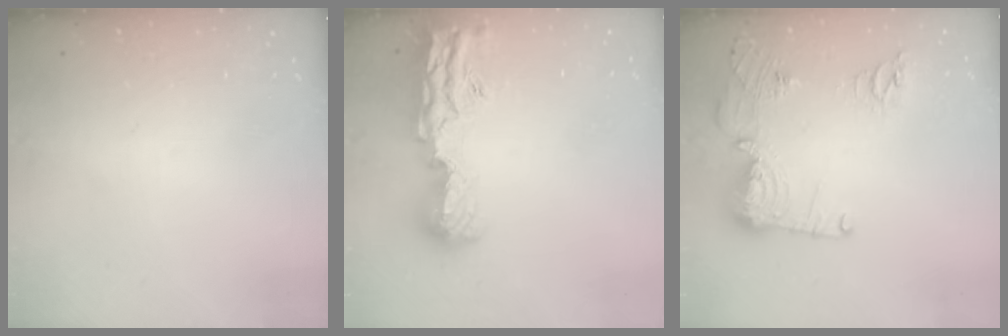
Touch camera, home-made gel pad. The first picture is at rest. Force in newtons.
{"total": 18.1, "press": 17.4, "slide": 5.2}
{"total": 15.2, "press": 14.9, "slide": 2.8}